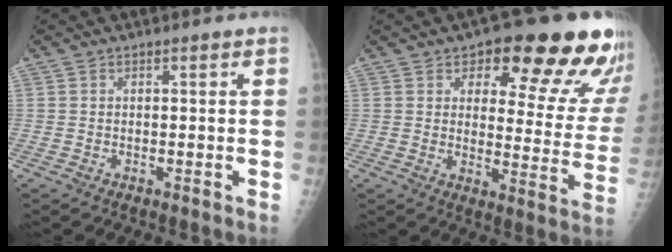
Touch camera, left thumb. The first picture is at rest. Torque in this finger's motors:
{"motor_torque": [0.45, 0.50, -0.15, -0.35, 0.15]}